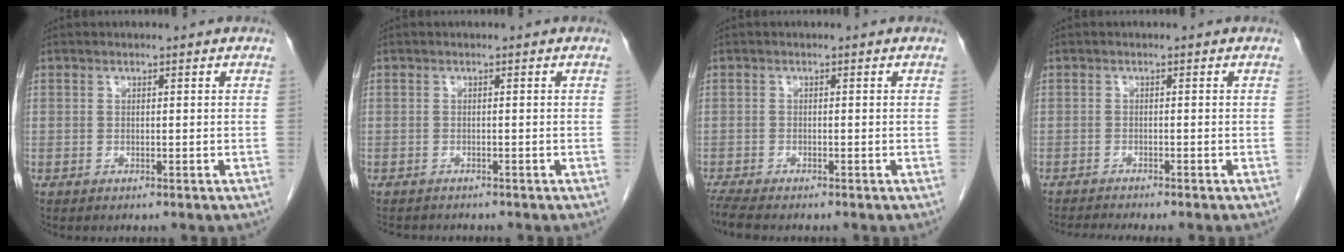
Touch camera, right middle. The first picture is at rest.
{"total": 3.8, "force": [-3.4, 1.2, 1.1], "torque": [-0.017, -0.008, -0.046]}
{"total": 3.5, "force": [-3.1, 0.3, 1.6], "torque": [-0.036, -0.012, -0.053]}
{"total": 4.6, "force": [-4.2, -0.7, 1.8], "torque": [-0.024, -0.013, -0.063]}